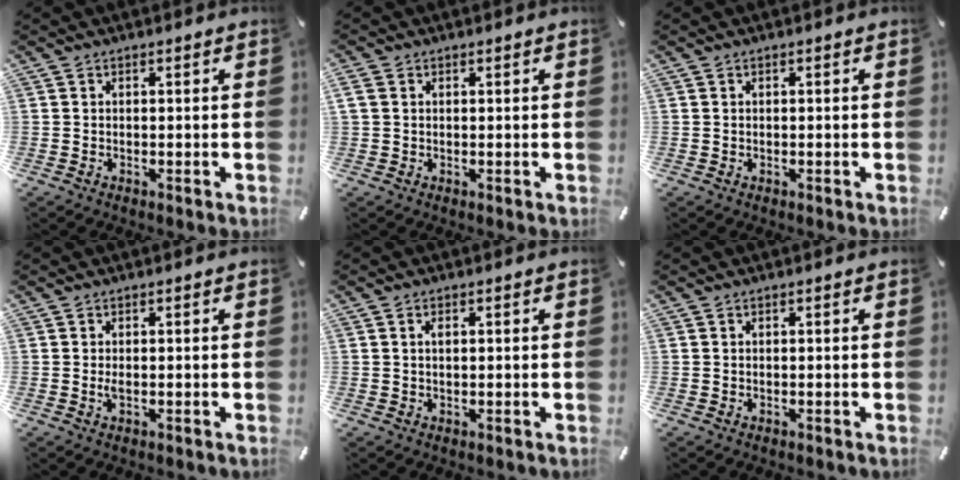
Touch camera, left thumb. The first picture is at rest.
{"total": 1.4, "force": [0.4, 1.1, 0.6], "torque": [-0.015, 0.004, 0.008]}
{"total": 0.0}
{"total": 1.3, "force": [-0.1, 0.5, 1.2], "torque": [-0.023, 0.000, -0.002]}
{"total": 1.3, "force": [0.4, 0.6, 1.0], "torque": [-0.022, 0.003, 0.005]}
{"total": 0.0}